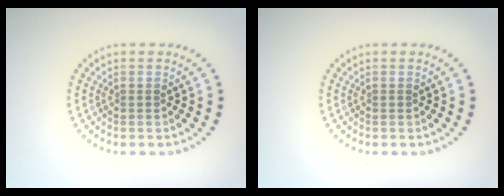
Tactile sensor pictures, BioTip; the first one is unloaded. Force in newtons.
{"total": 0.0}